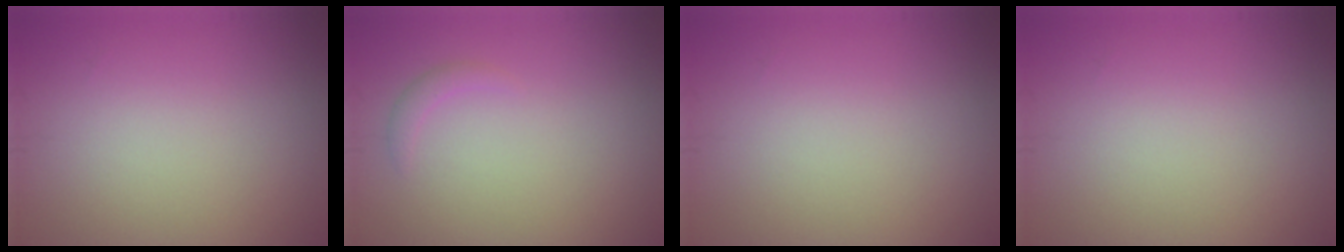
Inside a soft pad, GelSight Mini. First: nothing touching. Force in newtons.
{"total": 0.9, "press": 0.9, "slide": 0.0}
{"total": 0.0}
{"total": 0.0}